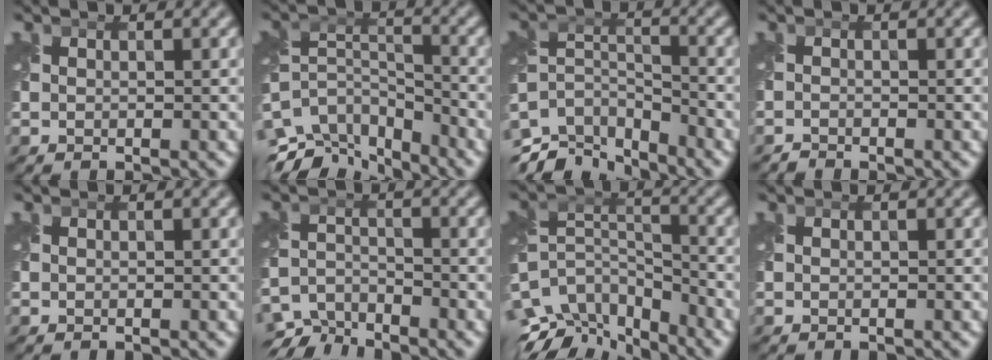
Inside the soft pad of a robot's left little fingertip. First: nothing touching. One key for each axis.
{"total": 7.9, "fx": -6.2, "fy": 3.4, "fz": 3.6, "tx": -0.072, "ty": -0.002, "tz": -0.106}
{"total": 6.7, "fx": -5.3, "fy": 2.7, "fz": 3.0, "tx": -0.056, "ty": -0.014, "tz": -0.102}
{"total": 0.8, "fx": -0.8, "fy": 0.0, "fz": -0.1, "tx": 0.003, "ty": -0.004, "tz": -0.019}
{"total": 0.0}
{"total": 4.8, "fx": -4.4, "fy": 1.7, "fz": 0.9, "tx": -0.008, "ty": -0.017, "tz": -0.084}
{"total": 9.1, "fx": -7.1, "fy": 4.1, "fz": 4.0, "tx": -0.077, "ty": 0.003, "tz": -0.119}
{"total": 0.0}